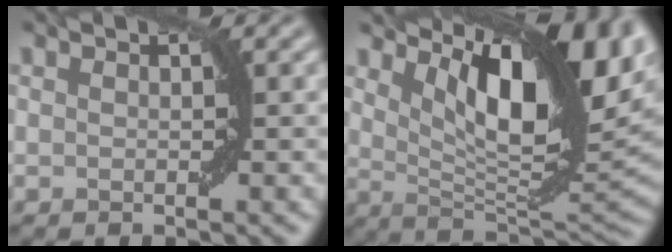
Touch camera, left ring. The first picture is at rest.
{"total": 13.8, "force": [5.6, 5.0, 11.5], "torque": [-0.167, 0.002, 0.098]}